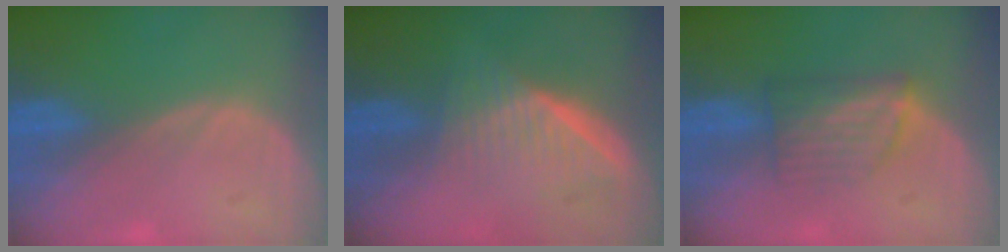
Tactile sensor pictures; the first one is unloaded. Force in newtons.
{"total": 6.7, "press": 6.0, "slide": 3.0}
{"total": 6.1, "press": 5.5, "slide": 2.7}